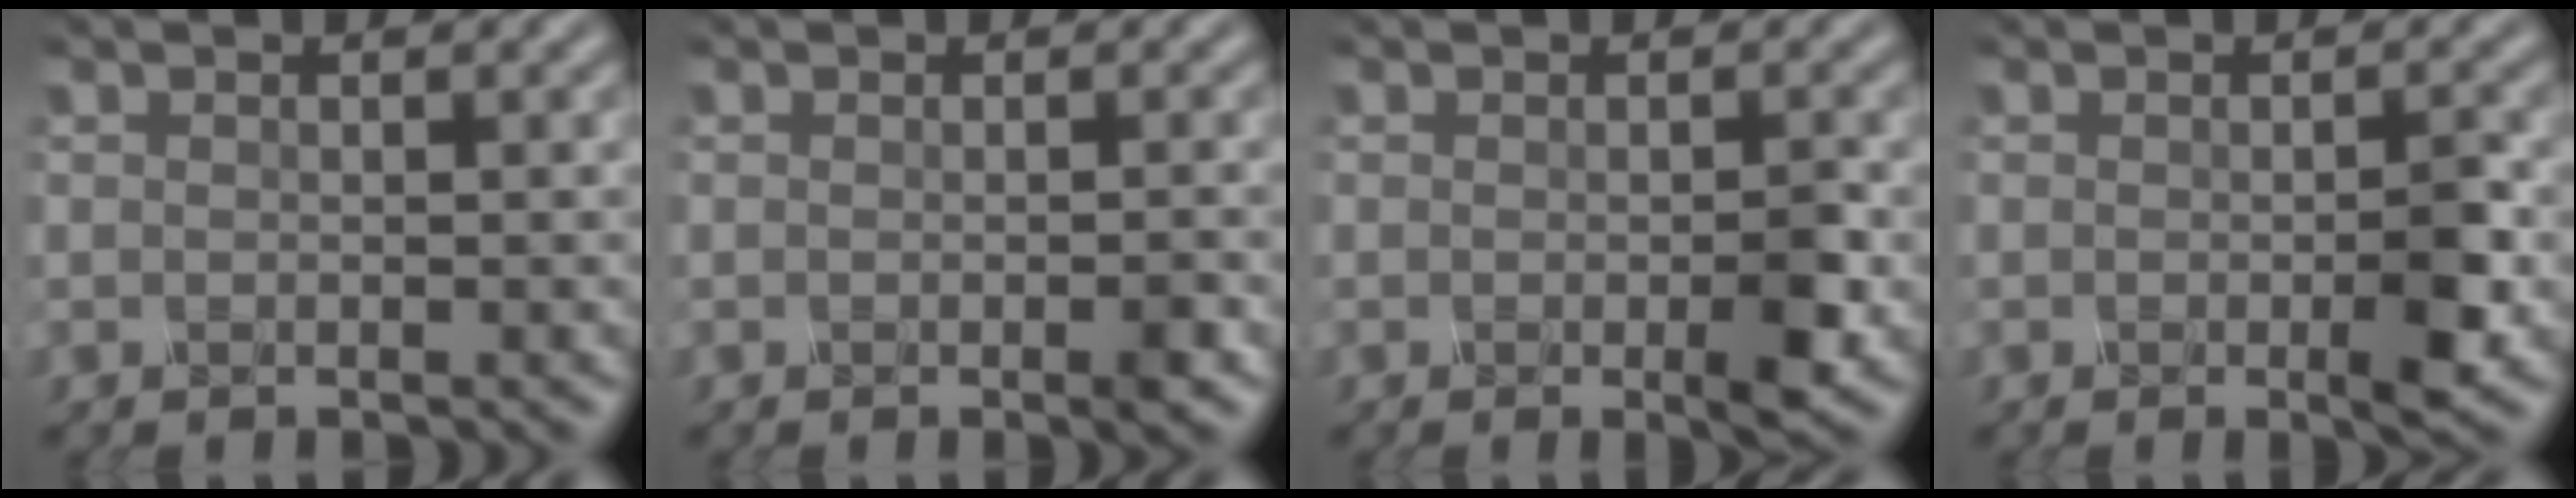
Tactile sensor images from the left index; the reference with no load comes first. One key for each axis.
{"total": 1.6, "fx": -1.0, "fy": 0.1, "fz": 1.2, "tx": -0.025, "ty": -0.002, "tz": -0.010}
{"total": 2.4, "fx": -1.0, "fy": 0.3, "fz": 2.1, "tx": -0.052, "ty": -0.005, "tz": -0.011}
{"total": 2.5, "fx": -1.0, "fy": 0.3, "fz": 2.3, "tx": -0.054, "ty": -0.004, "tz": -0.012}